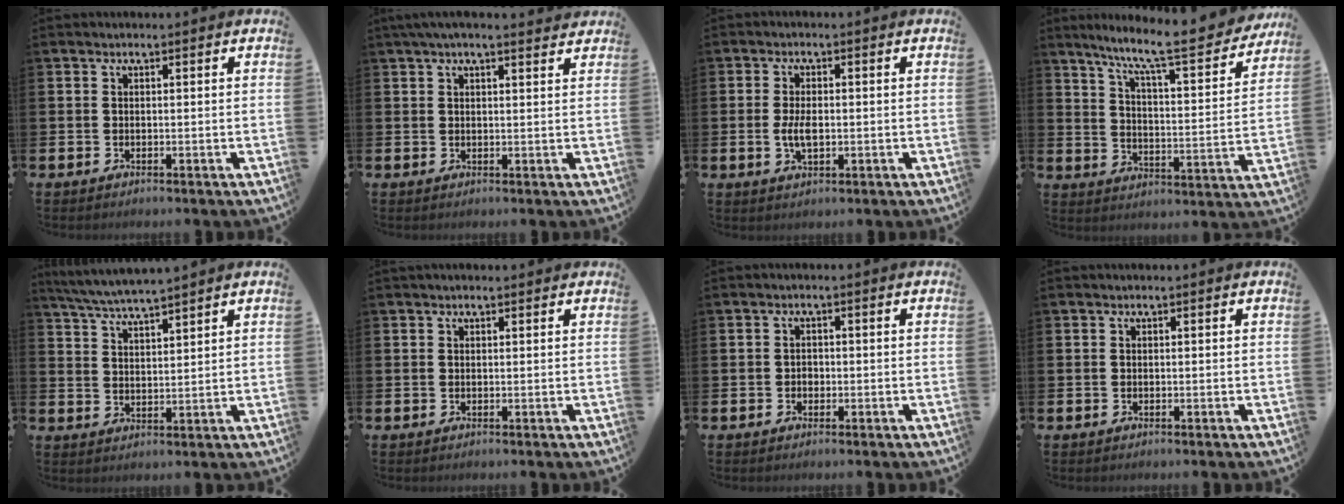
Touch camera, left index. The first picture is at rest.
{"total": 2.8, "force": [2.5, 0.2, 1.3], "torque": [-0.029, -0.001, 0.044]}
{"total": 3.5, "force": [-0.2, 1.7, 3.0], "torque": [-0.047, 0.000, -0.007]}
{"total": 9.7, "force": [8.5, 0.7, 4.6], "torque": [-0.110, -0.060, 0.137]}
{"total": 5.1, "force": [5.0, -0.3, 1.1], "torque": [-0.042, -0.022, 0.090]}
{"total": 0.6, "force": [0.6, 0.1, 0.2], "torque": [0.005, -0.001, 0.008]}
{"total": 1.1, "force": [-0.3, 1.0, 0.4], "torque": [-0.006, 0.004, -0.008]}
{"total": 0.0}